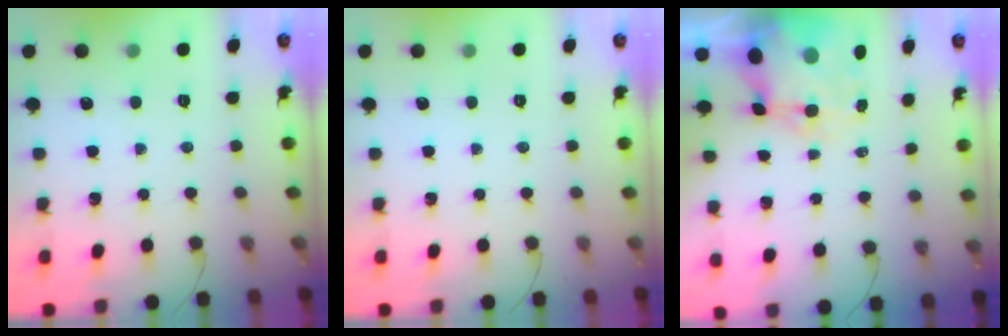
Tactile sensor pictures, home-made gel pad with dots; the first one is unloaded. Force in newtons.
{"total": 0.0}
{"total": 10.3, "press": 10.0, "slide": 2.6}